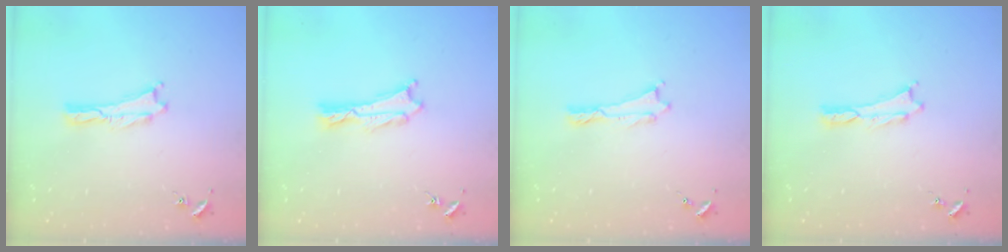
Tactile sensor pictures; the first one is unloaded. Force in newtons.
{"total": 0.7, "press": 0.6, "slide": 0.2}
{"total": 0.0}
{"total": 0.0}